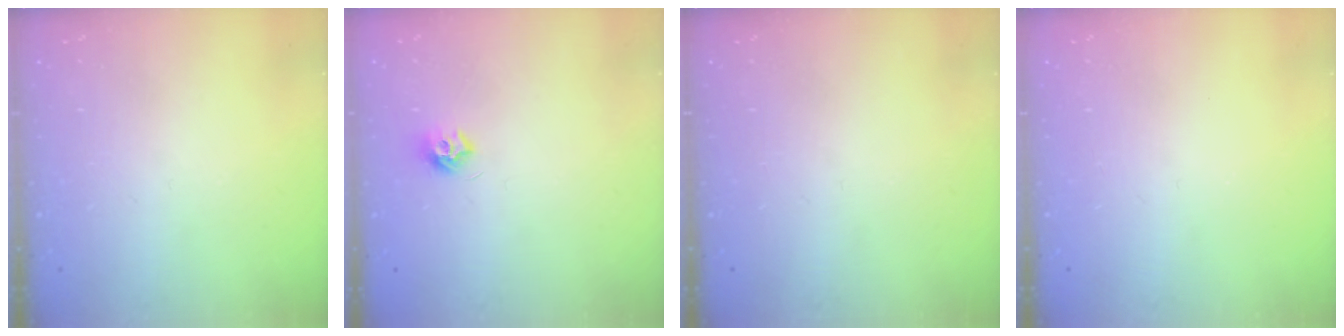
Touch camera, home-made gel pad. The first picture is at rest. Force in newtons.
{"total": 7.6, "press": 7.6, "slide": 0.8}
{"total": 0.0}
{"total": 0.0}